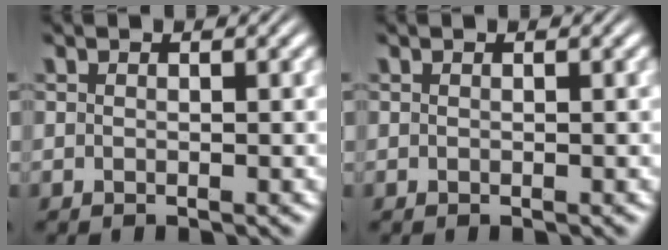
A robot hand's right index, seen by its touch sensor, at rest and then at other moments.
{"total": 0.0}